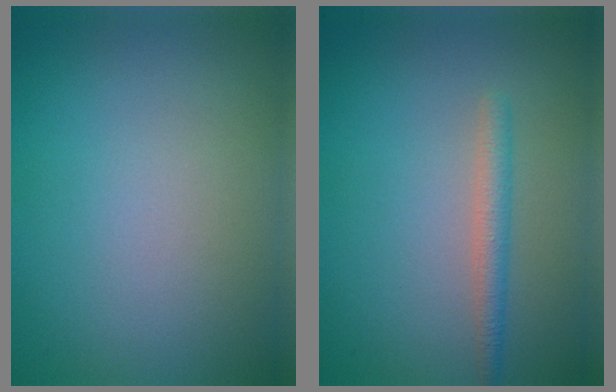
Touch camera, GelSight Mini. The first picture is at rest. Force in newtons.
{"total": 1.8, "press": 1.8, "slide": 0.1}